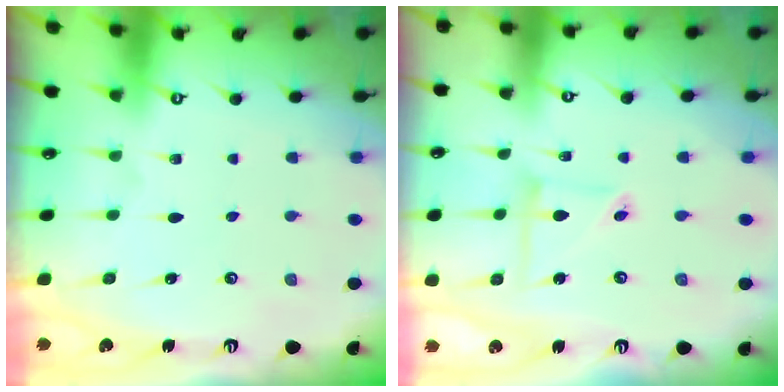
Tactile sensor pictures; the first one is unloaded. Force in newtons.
{"total": 6.9, "press": 6.9, "slide": 0.5}